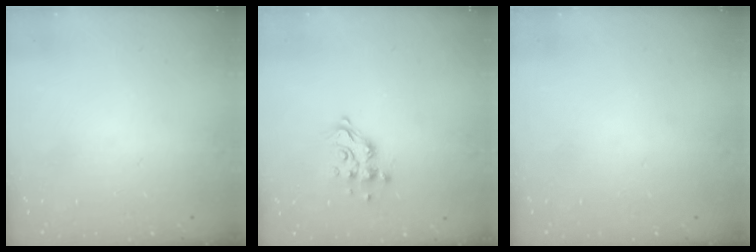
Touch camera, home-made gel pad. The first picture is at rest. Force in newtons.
{"total": 11.2, "press": 11.2, "slide": 0.7}
{"total": 0.0}